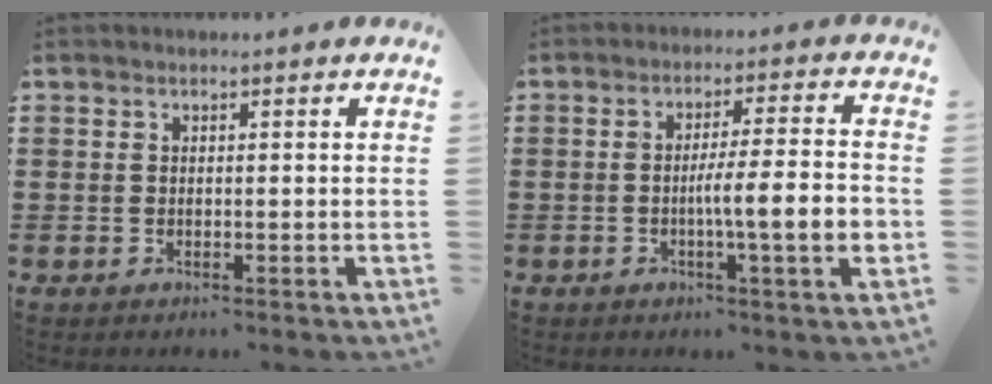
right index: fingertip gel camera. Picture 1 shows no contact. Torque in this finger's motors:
{"motor_torque": [1.64, -0.50, 0.81, 0.14]}